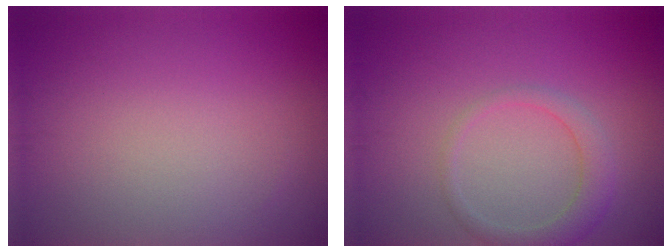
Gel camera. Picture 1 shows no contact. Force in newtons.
{"total": 2.4, "press": 2.4, "slide": 0.2}